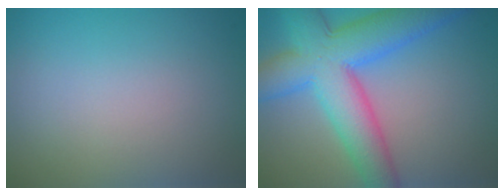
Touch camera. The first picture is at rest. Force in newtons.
{"total": 10.0, "press": 10.0, "slide": 0.3}